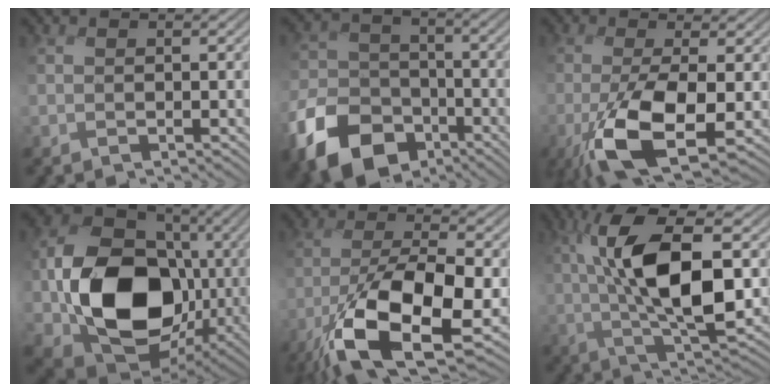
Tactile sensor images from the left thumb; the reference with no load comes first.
{"total": 12.9, "force": [-7.8, 8.7, 5.5], "torque": [-0.139, -0.034, -0.152]}
{"total": 10.1, "force": [-3.8, 2.7, 8.9], "torque": [-0.177, -0.011, -0.073]}
{"total": 16.5, "force": [-2.4, 12.8, 10.2], "torque": [-0.196, -0.038, -0.042]}
{"total": 13.7, "force": [-6.2, 4.8, 11.3], "torque": [-0.227, -0.031, -0.117]}
{"total": 12.9, "force": [1.4, 4.9, 11.8], "torque": [-0.233, 0.004, 0.021]}